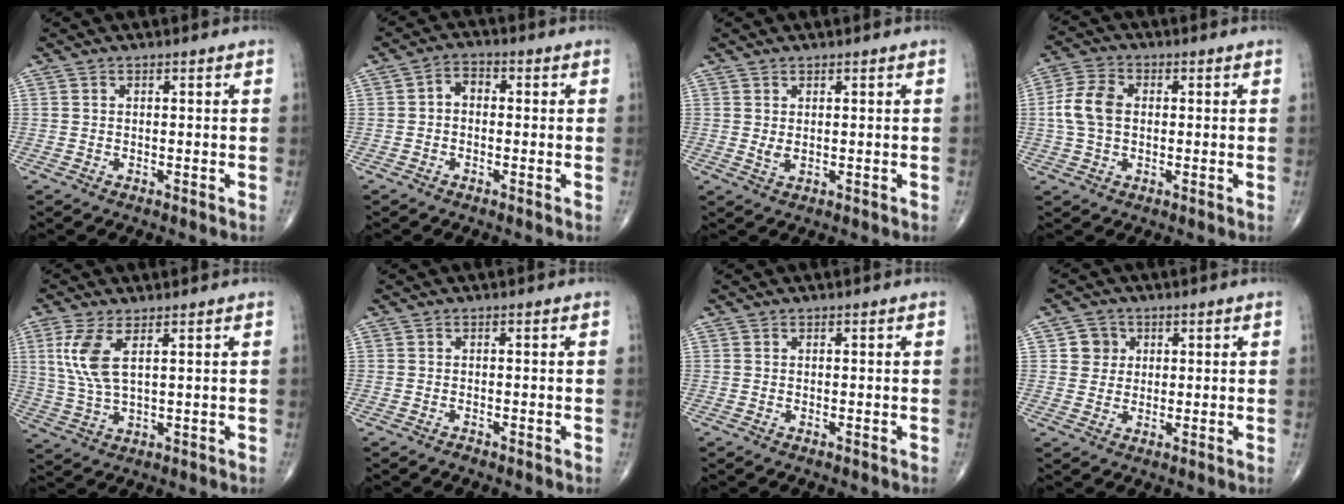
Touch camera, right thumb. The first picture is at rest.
{"total": 3.5, "force": [-0.1, 2.6, 2.4], "torque": [-0.026, 0.016, -0.014]}
{"total": 1.5, "force": [0.3, 0.7, 1.3], "torque": [-0.024, -0.006, 0.010]}
{"total": 7.6, "force": [0.4, 5.2, 5.5], "torque": [-0.115, 0.015, 0.003]}
{"total": 7.9, "force": [2.7, 2.8, 6.8], "torque": [-0.161, -0.007, 0.063]}
{"total": 0.6, "force": [-0.5, 0.2, 0.2], "torque": [-0.005, 0.002, -0.010]}
{"total": 0.0}
{"total": 4.0, "force": [1.1, 3.8, 0.7], "torque": [0.014, 0.001, 0.011]}